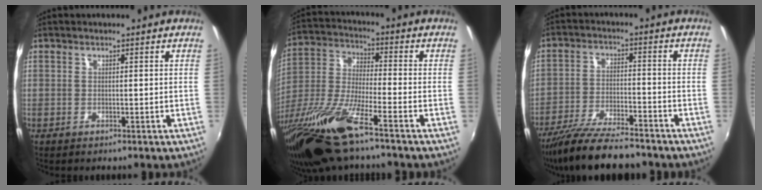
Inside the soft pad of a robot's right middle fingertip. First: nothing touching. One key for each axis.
{"total": 18.8, "fx": -12.9, "fy": 2.6, "fz": 13.4, "tx": -0.280, "ty": -0.039, "tz": -0.252}
{"total": 13.8, "fx": -11.9, "fy": 2.3, "fz": 6.6, "tx": -0.145, "ty": -0.026, "tz": -0.207}